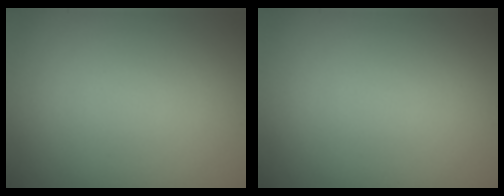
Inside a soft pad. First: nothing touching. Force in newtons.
{"total": 0.0}